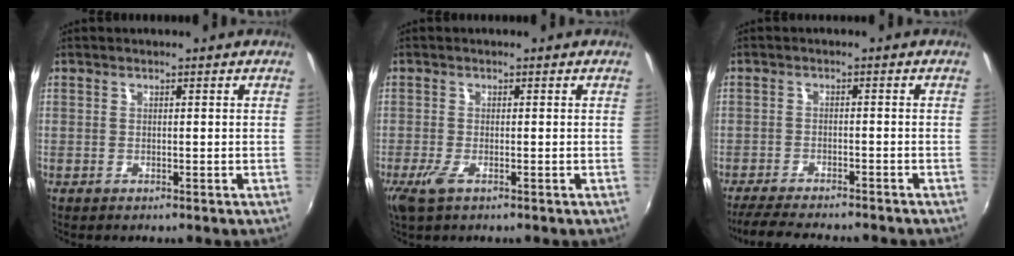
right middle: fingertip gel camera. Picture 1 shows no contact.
{"total": 3.0, "force": [-1.6, 0.8, 2.4], "torque": [-0.053, -0.011, -0.029]}
{"total": 10.0, "force": [-9.0, 1.2, 4.2], "torque": [-0.100, -0.021, -0.141]}